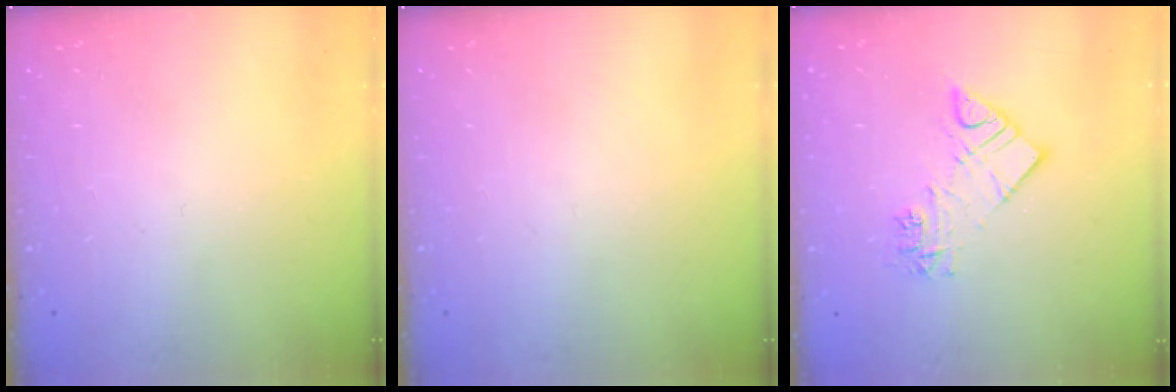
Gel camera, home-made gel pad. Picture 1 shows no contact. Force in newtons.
{"total": 0.0}
{"total": 10.5, "press": 10.4, "slide": 1.1}